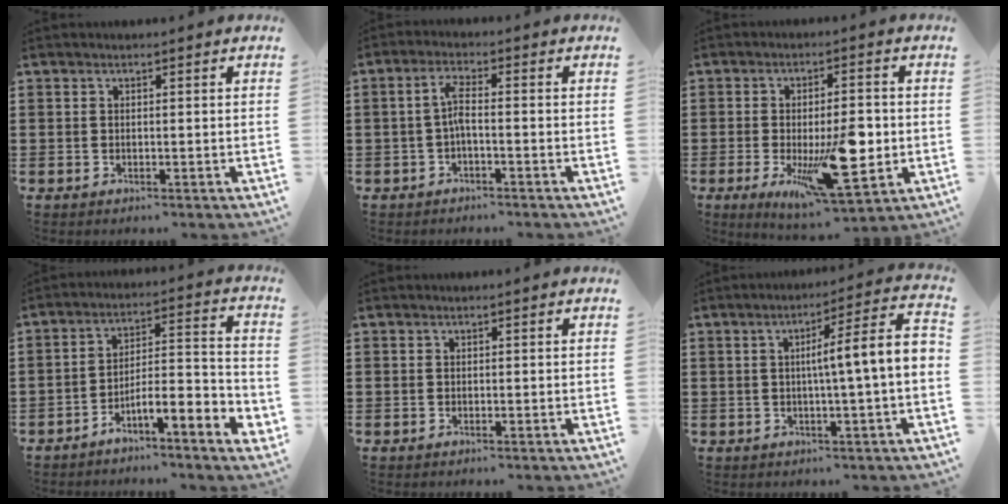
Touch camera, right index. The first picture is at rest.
{"total": 3.3, "force": [-0.8, 0.8, 3.1], "torque": [-0.066, 0.002, -0.019]}
{"total": 13.9, "force": [-2.6, 4.7, 12.8], "torque": [-0.204, -0.019, -0.038]}
{"total": 5.7, "force": [-4.5, 0.3, 3.4], "torque": [-0.058, -0.013, -0.091]}
{"total": 0.0}
{"total": 6.8, "force": [-0.3, -0.2, 6.8], "torque": [-0.110, -0.018, -0.016]}